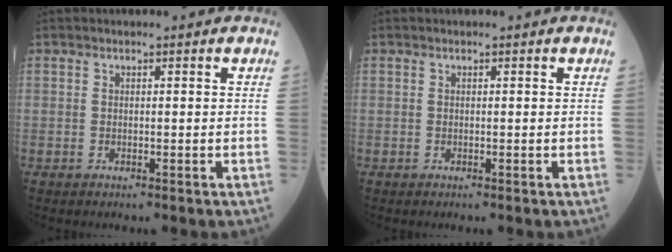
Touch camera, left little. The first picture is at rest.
{"total": 0.0}